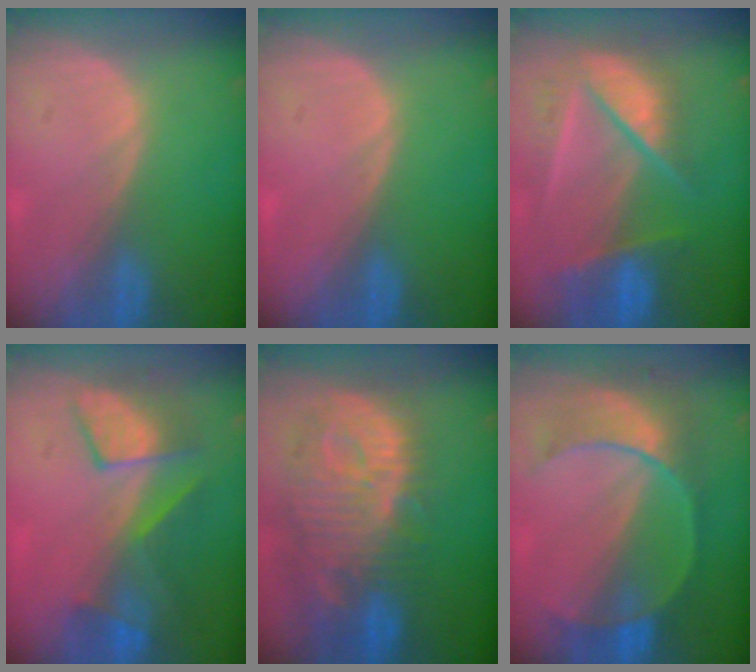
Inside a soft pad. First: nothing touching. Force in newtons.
{"total": 0.0}
{"total": 9.9, "press": 8.3, "slide": 5.4}
{"total": 8.0, "press": 7.5, "slide": 2.7}
{"total": 13.3, "press": 11.6, "slide": 6.5}
{"total": 8.4, "press": 8.2, "slide": 2.1}